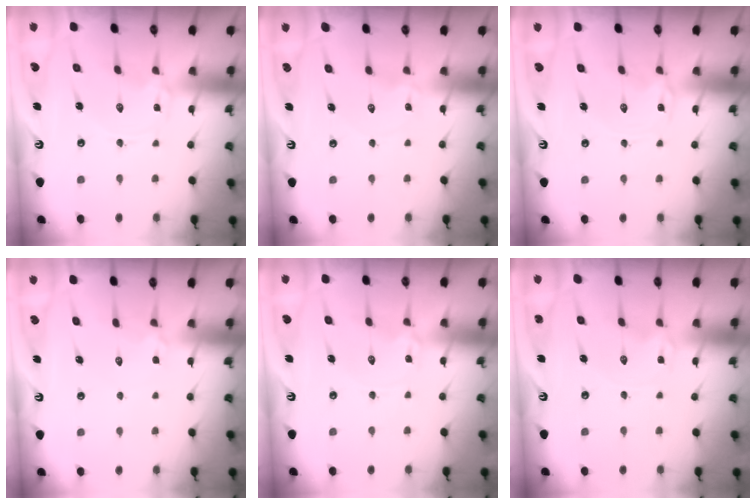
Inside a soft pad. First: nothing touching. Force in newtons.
{"total": 0.5, "press": 0.5, "slide": 0.1}
{"total": 0.7, "press": 0.7, "slide": 0.1}
{"total": 3.8, "press": 3.7, "slide": 0.7}
{"total": 1.3, "press": 1.3, "slide": 0.3}
{"total": 0.0}